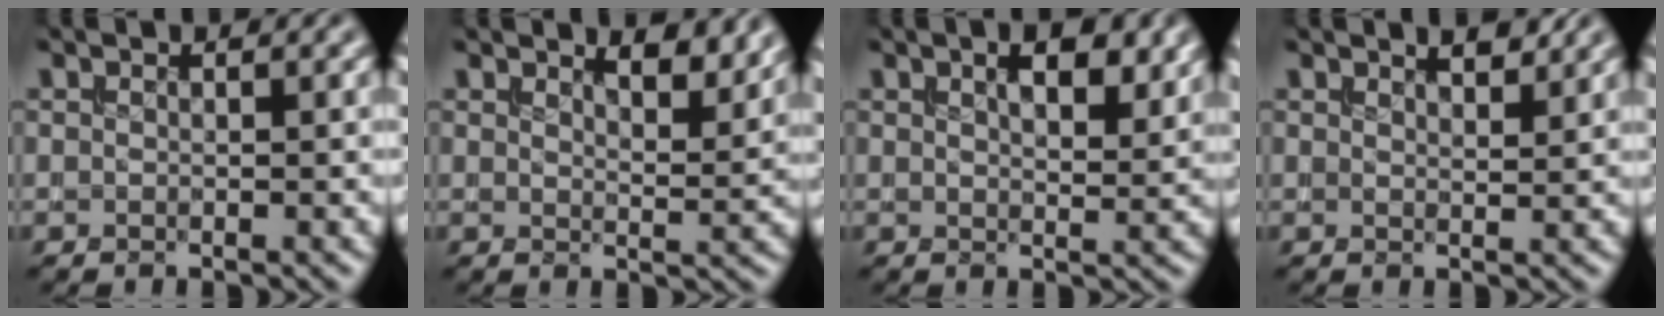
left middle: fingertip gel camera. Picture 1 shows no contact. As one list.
[{"total": 3.7, "force": [2.9, 0.9, 2.0], "torque": [-0.034, -0.004, 0.040]}, {"total": 3.9, "force": [2.0, 1.5, 3.0], "torque": [-0.046, 0.001, 0.032]}, {"total": 1.9, "force": [1.6, 0.3, 1.0], "torque": [-0.014, 0.000, 0.026]}]